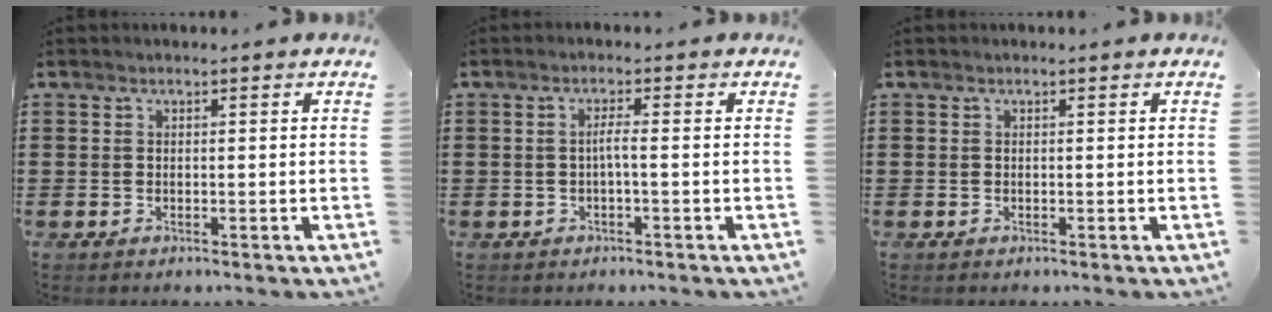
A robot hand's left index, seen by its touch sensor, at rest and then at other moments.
{"total": 2.0, "force": [-0.4, -0.1, 1.9], "torque": [-0.037, -0.001, -0.010]}
{"total": 0.0}